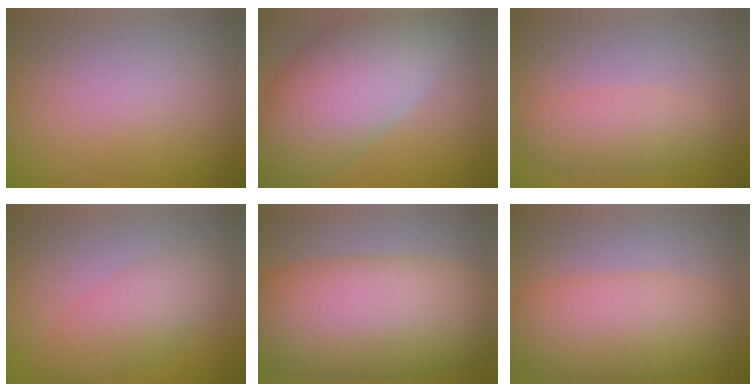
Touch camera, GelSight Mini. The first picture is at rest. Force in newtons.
{"total": 10.1, "press": 10.1, "slide": 0.9}
{"total": 2.8, "press": 2.8, "slide": 0.0}
{"total": 3.6, "press": 3.6, "slide": 0.2}
{"total": 13.1, "press": 13.1, "slide": 0.1}
{"total": 7.6, "press": 7.6, "slide": 0.1}